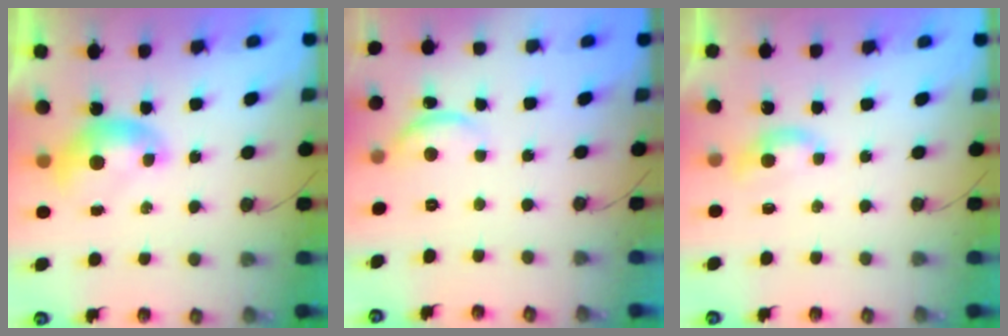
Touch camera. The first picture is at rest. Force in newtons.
{"total": 3.9, "press": 3.9, "slide": 0.5}
{"total": 1.9, "press": 1.9, "slide": 0.5}